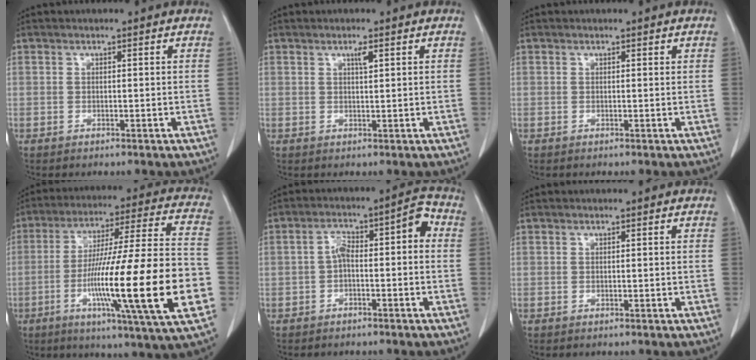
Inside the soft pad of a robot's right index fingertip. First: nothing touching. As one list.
[{"total": 1.4, "force": [0.7, 0.1, 1.2], "torque": [-0.021, -0.002, 0.012]}, {"total": 0.0}, {"total": 25.9, "force": [-6.3, 0.6, 25.1], "torque": [-0.381, -0.017, -0.110]}, {"total": 6.6, "force": [-0.5, 2.3, 6.2], "torque": [-0.093, 0.041, -0.009]}, {"total": 0.0}]